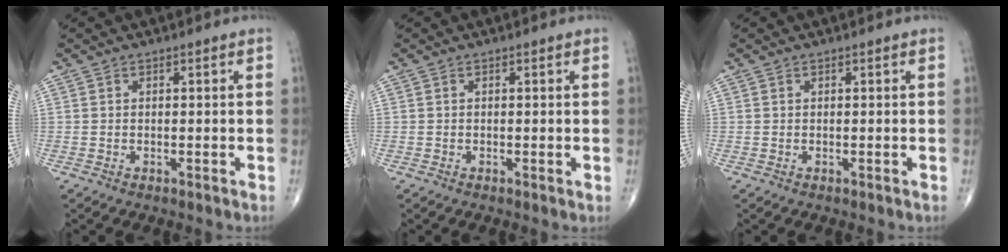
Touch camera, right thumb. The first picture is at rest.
{"total": 0.0}
{"total": 0.0}